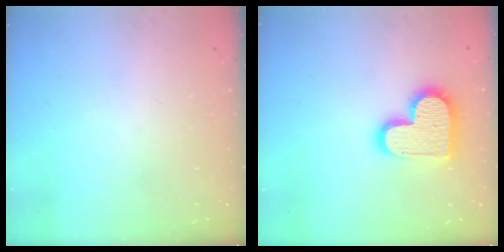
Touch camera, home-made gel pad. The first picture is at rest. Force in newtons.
{"total": 16.2, "press": 16.1, "slide": 1.3}